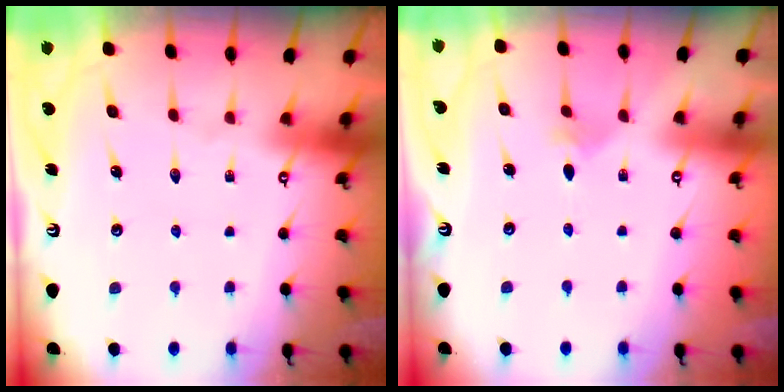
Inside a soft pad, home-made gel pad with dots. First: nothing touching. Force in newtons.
{"total": 2.4, "press": 2.4, "slide": 0.5}